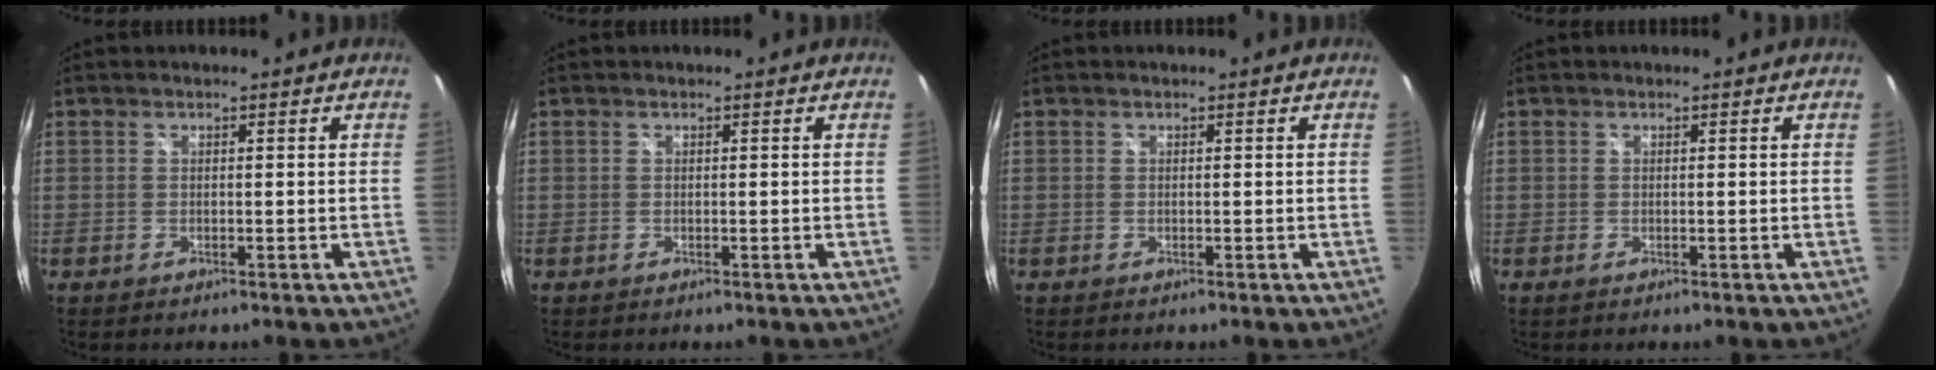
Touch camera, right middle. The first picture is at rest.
{"total": 0.0}
{"total": 0.0}
{"total": 0.0}